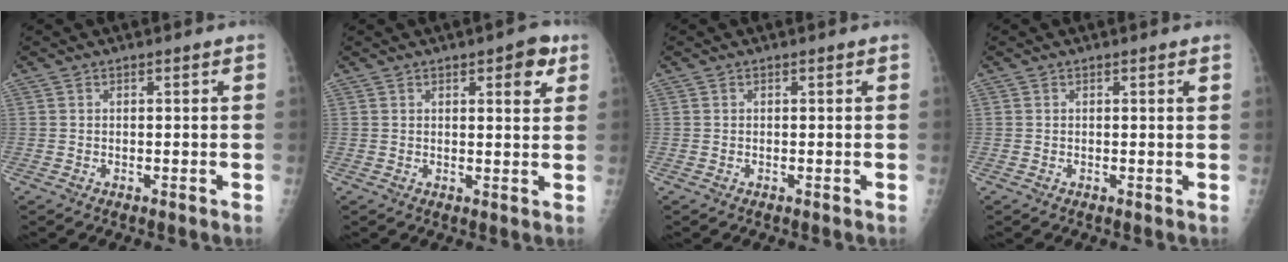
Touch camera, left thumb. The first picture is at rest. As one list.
[{"total": 5.1, "force": [2.5, 1.8, 4.0], "torque": [-0.037, -0.008, 0.027]}, {"total": 0.0}, {"total": 0.5, "force": [0.3, 0.0, 0.4], "torque": [-0.007, -0.001, 0.002]}]